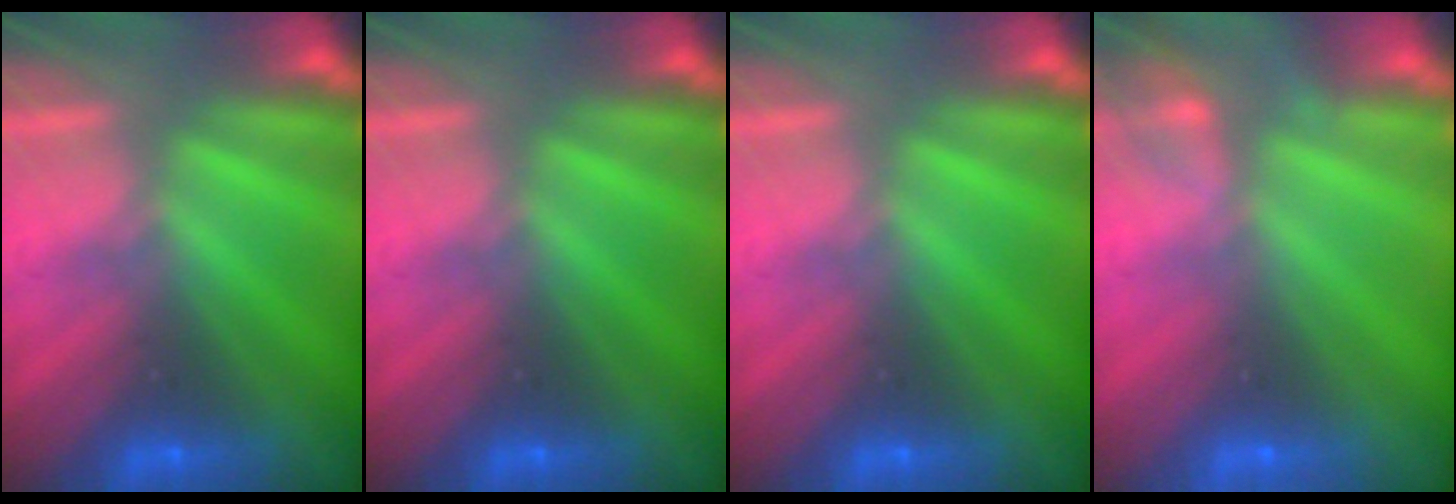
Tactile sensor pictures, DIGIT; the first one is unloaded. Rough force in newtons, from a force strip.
{"total": 0.0}
{"total": 0.0}
{"total": 2.1}